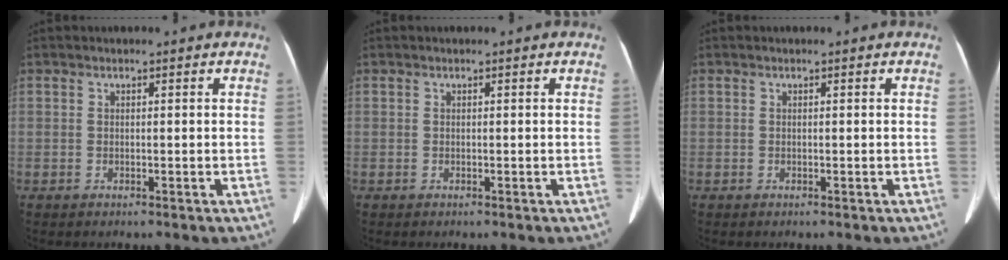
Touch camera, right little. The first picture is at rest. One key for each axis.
{"total": 0.0}
{"total": 0.0}